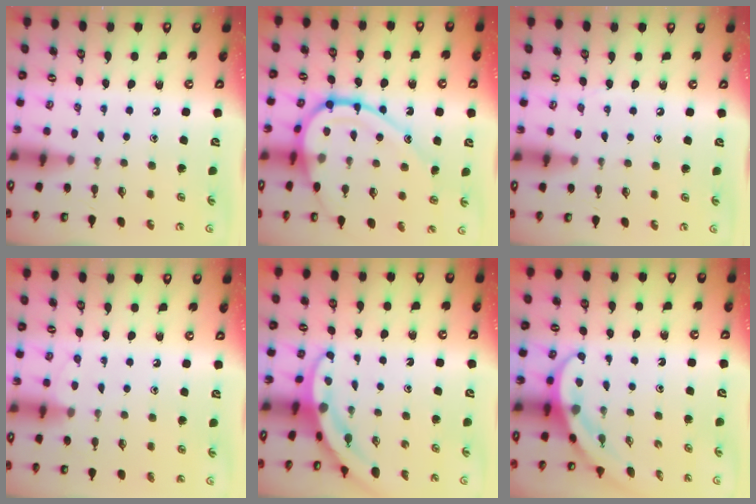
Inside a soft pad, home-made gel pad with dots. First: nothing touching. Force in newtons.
{"total": 15.9, "press": 15.9, "slide": 0.9}
{"total": 4.1, "press": 4.0, "slide": 0.5}
{"total": 3.7, "press": 3.7, "slide": 0.4}
{"total": 3.7, "press": 3.7, "slide": 0.4}
{"total": 4.0, "press": 4.0, "slide": 0.3}